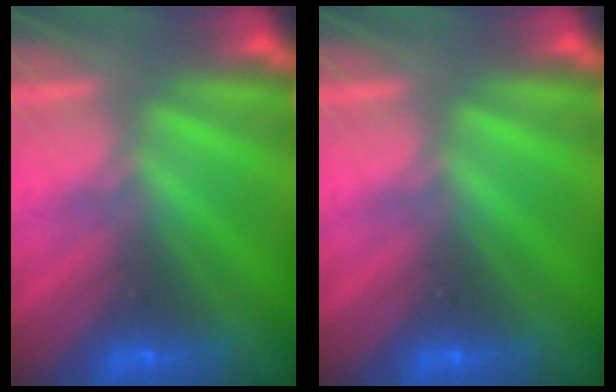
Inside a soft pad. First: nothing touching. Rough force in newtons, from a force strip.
{"total": 0.0}